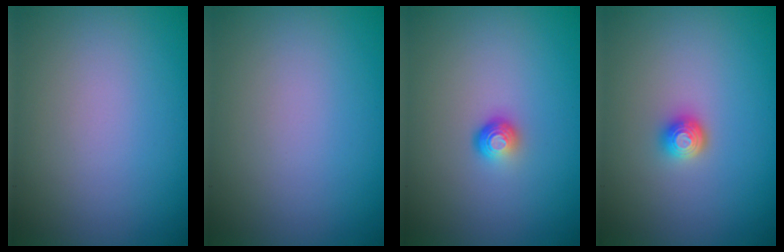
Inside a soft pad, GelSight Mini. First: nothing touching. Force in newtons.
{"total": 0.0}
{"total": 1.6, "press": 1.0, "slide": 1.3}
{"total": 1.5, "press": 1.3, "slide": 0.8}